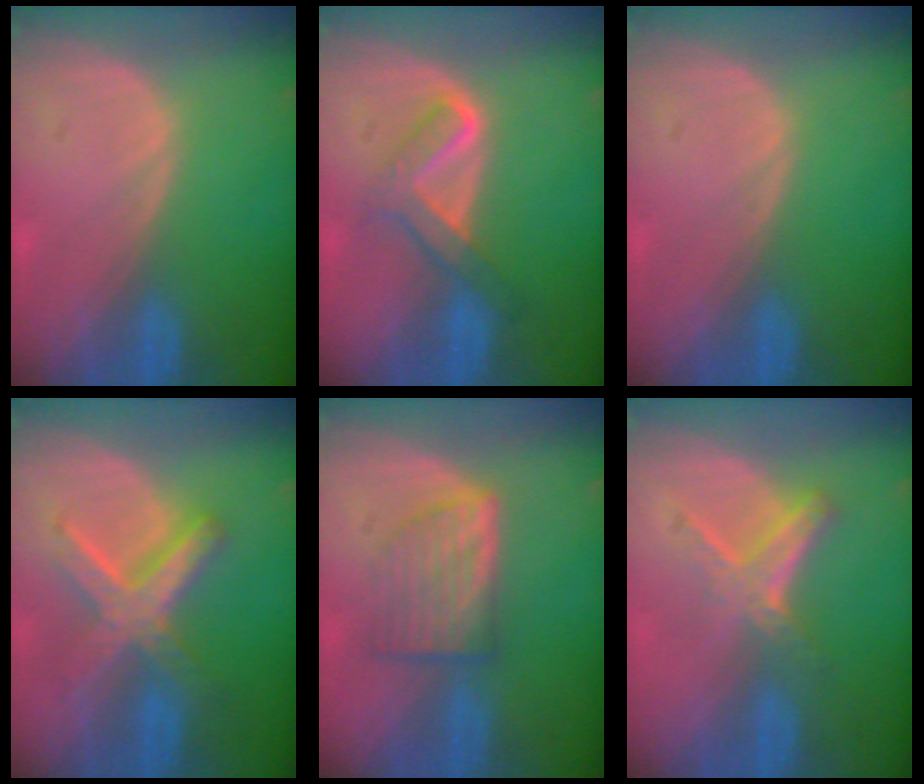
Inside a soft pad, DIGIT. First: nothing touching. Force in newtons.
{"total": 5.2, "press": 5.2, "slide": 0.4}
{"total": 0.0}
{"total": 7.7, "press": 7.7, "slide": 0.7}
{"total": 6.2, "press": 5.9, "slide": 1.9}
{"total": 5.8, "press": 5.2, "slide": 2.5}